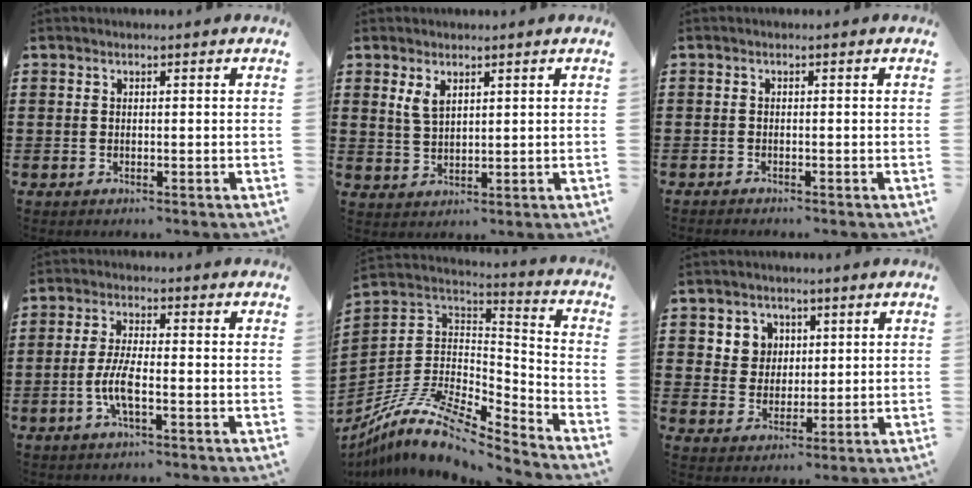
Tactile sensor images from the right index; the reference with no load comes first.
{"total": 2.9, "force": [1.7, 1.4, 1.8], "torque": [-0.040, 0.004, 0.032]}
{"total": 0.9, "force": [-0.9, 0.0, -0.1], "torque": [0.000, -0.001, -0.019]}
{"total": 5.3, "force": [-1.7, 1.3, 4.8], "torque": [-0.111, -0.006, -0.039]}
{"total": 10.7, "force": [-7.9, 3.6, 6.3], "torque": [-0.142, 0.004, -0.158]}
{"total": 4.6, "force": [1.9, 4.2, 0.6], "torque": [-0.025, 0.010, 0.033]}